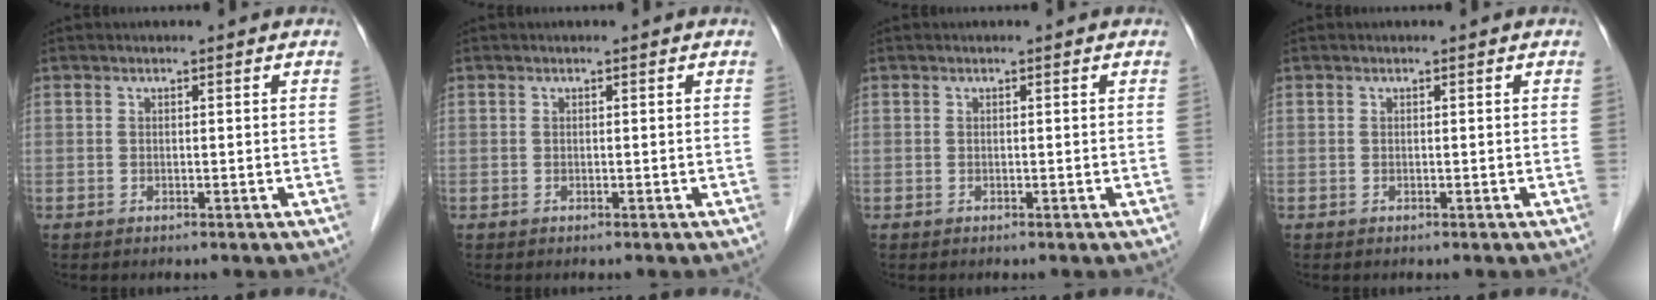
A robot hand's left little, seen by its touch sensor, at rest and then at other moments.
{"total": 0.0}
{"total": 0.0}
{"total": 0.0}